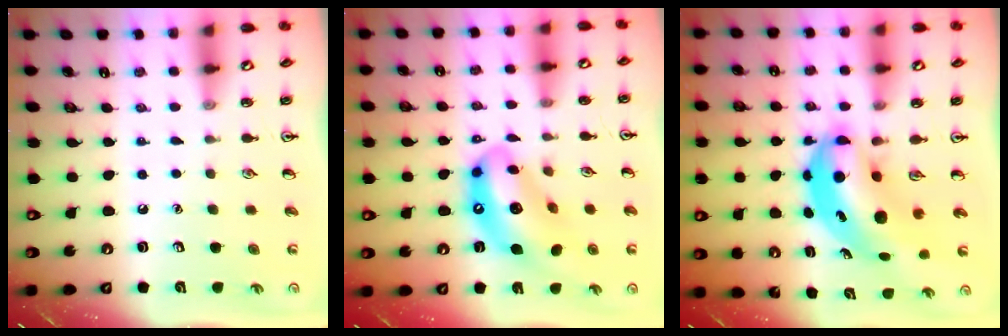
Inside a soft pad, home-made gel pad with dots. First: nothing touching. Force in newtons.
{"total": 15.3, "press": 14.5, "slide": 4.9}
{"total": 8.8, "press": 8.5, "slide": 2.3}